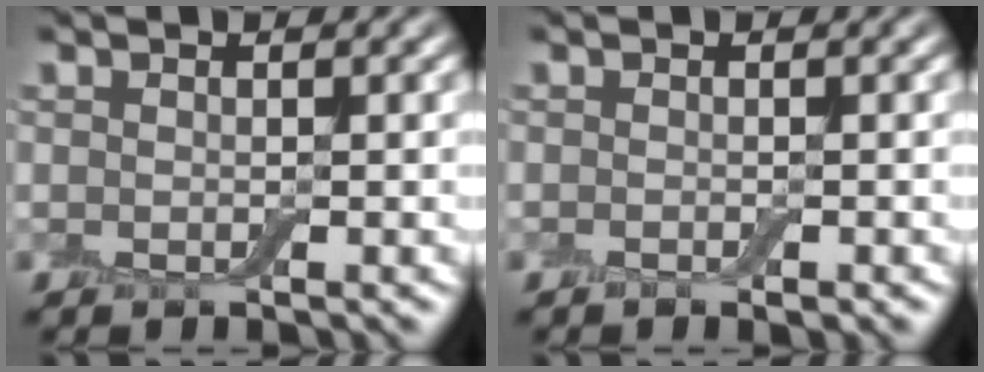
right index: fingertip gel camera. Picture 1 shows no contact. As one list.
[{"total": 0.9, "force": [-0.5, 0.2, 0.7], "torque": [-0.012, -0.005, -0.008]}]